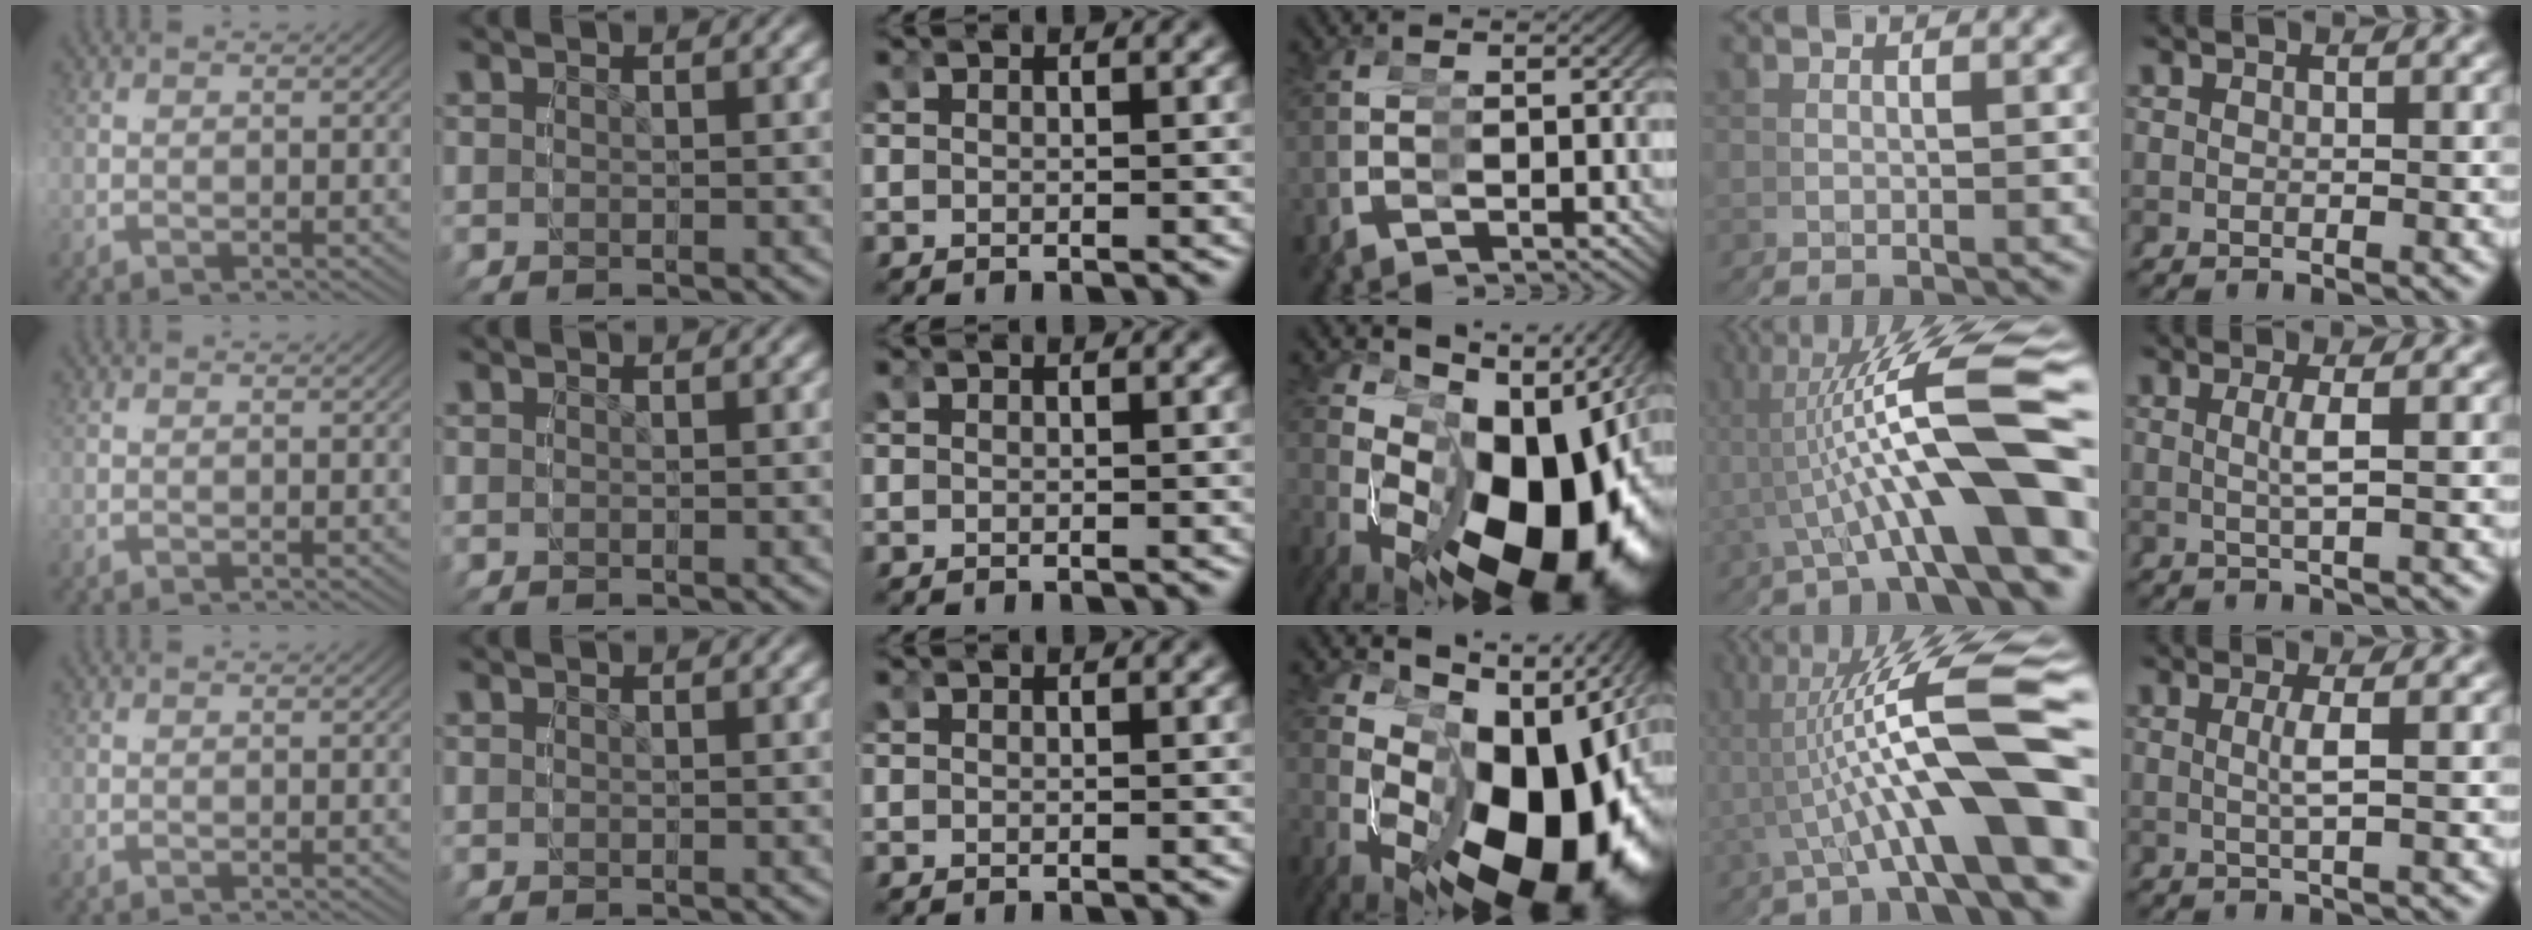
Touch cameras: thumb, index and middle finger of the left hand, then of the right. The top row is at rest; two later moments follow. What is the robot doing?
{"motion": "grasp_and_lifting", "object": "legos"}